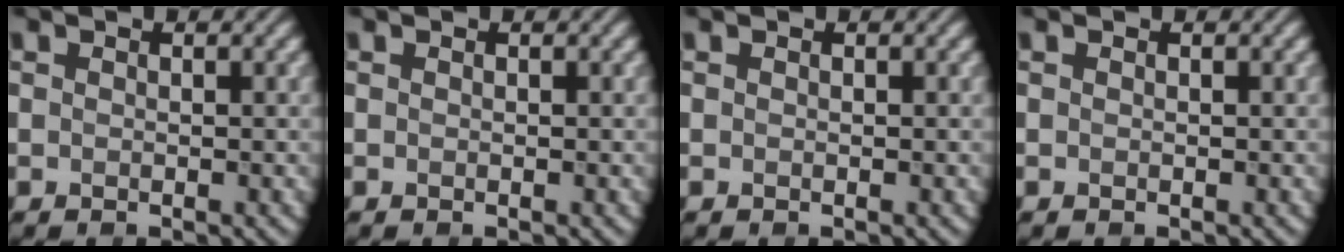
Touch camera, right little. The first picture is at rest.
{"total": 0.0}
{"total": 0.0}
{"total": 0.0}